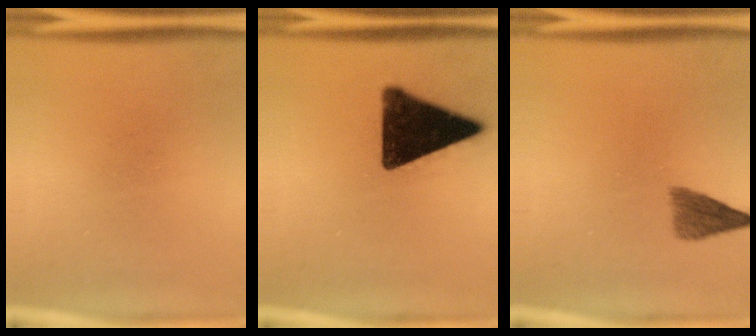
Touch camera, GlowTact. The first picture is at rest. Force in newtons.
{"total": 16.8}
{"total": 3.4}